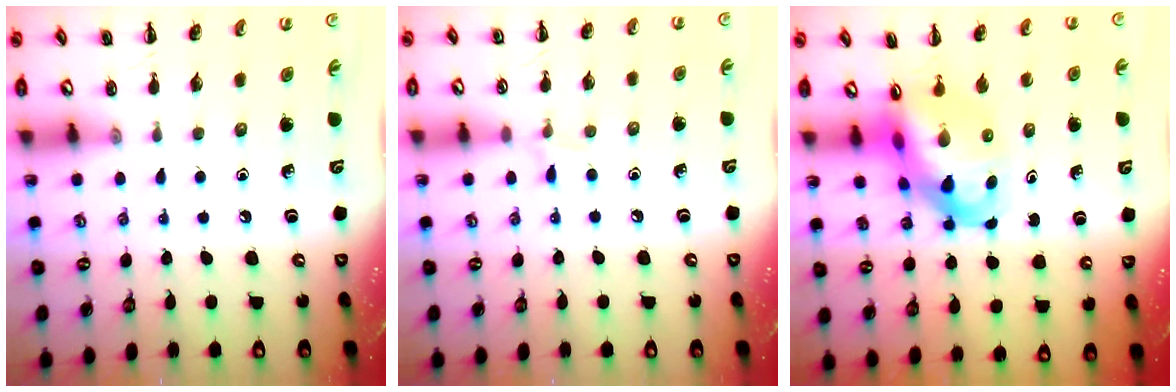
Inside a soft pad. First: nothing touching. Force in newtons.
{"total": 3.7, "press": 3.5, "slide": 1.2}
{"total": 8.8, "press": 8.3, "slide": 2.9}